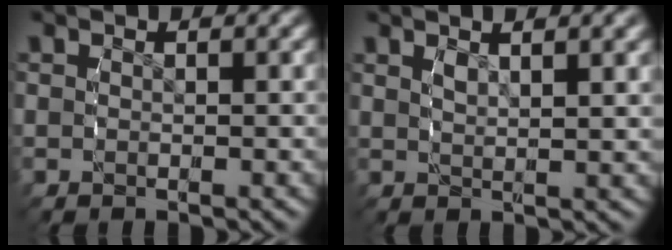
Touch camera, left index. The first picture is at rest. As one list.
[{"total": 2.4, "force": [1.3, 0.6, 1.9], "torque": [-0.038, -0.003, 0.024]}]